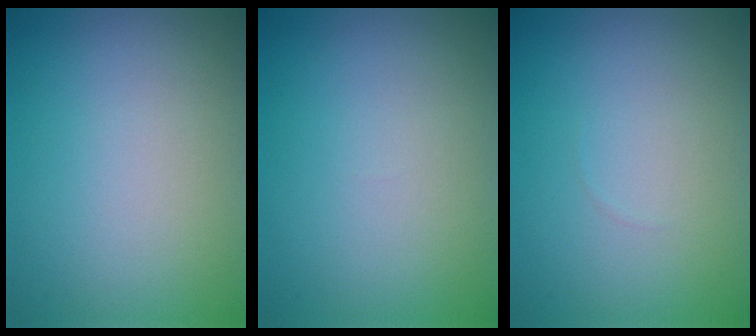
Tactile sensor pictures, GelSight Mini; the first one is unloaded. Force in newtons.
{"total": 0.0}
{"total": 0.0}